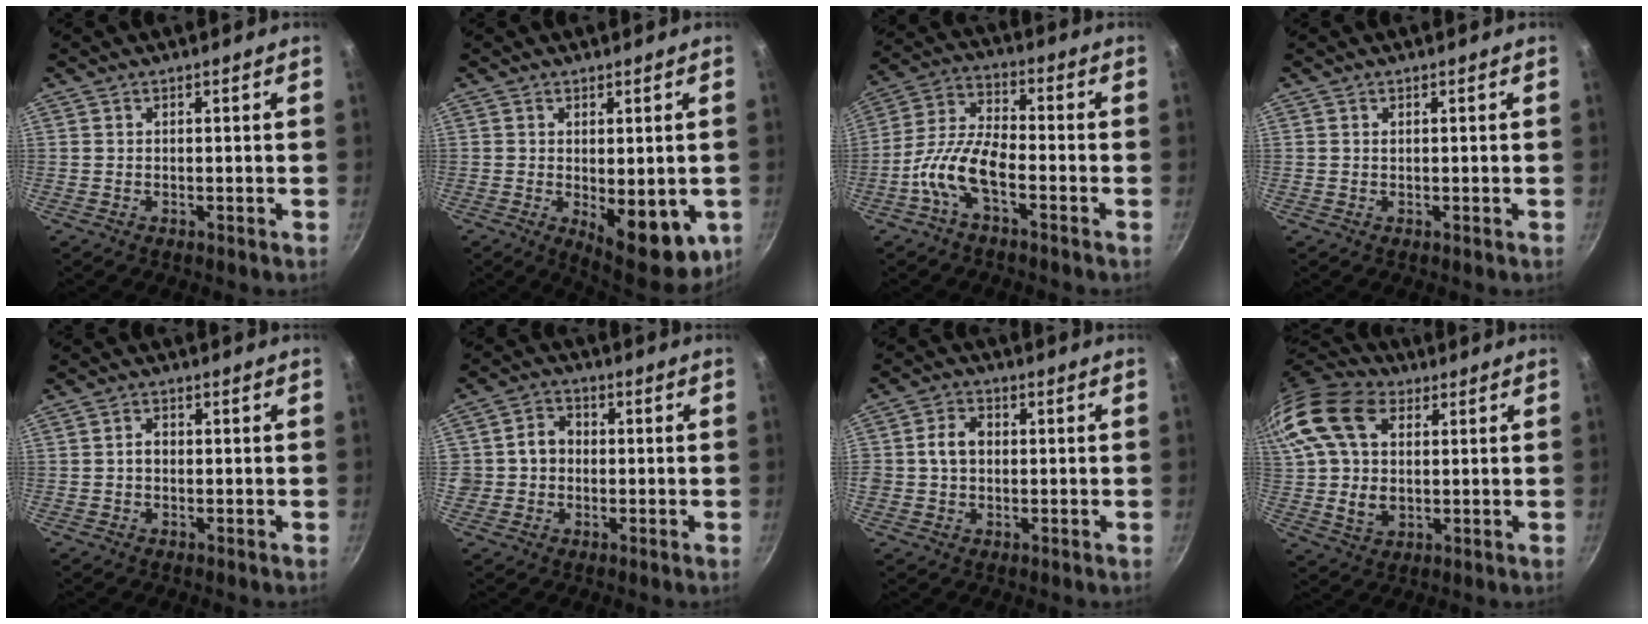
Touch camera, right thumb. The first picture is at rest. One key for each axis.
{"total": 12.9, "fx": -2.4, "fy": 5.5, "fz": 11.4, "tx": -0.120, "ty": -0.018, "tz": -0.019}
{"total": 9.9, "fx": -4.5, "fy": 3.9, "fz": 7.9, "tx": -0.163, "ty": 0.035, "tz": -0.100}
{"total": 0.0}
{"total": 2.1, "fx": -0.1, "fy": 1.5, "fz": 1.4, "tx": -0.018, "ty": 0.009, "tz": -0.003}
{"total": 5.6, "fx": -0.3, "fy": 5.1, "fz": 2.4, "tx": -0.007, "ty": 0.014, "tz": -0.014}
{"total": 5.3, "fx": 0.1, "fy": 4.4, "fz": 3.1, "tx": -0.034, "ty": 0.012, "tz": -0.006}
{"total": 21.8, "fx": 6.2, "fy": 14.6, "fz": 15.0, "tx": -0.305, "ty": 0.012, "tz": 0.103}